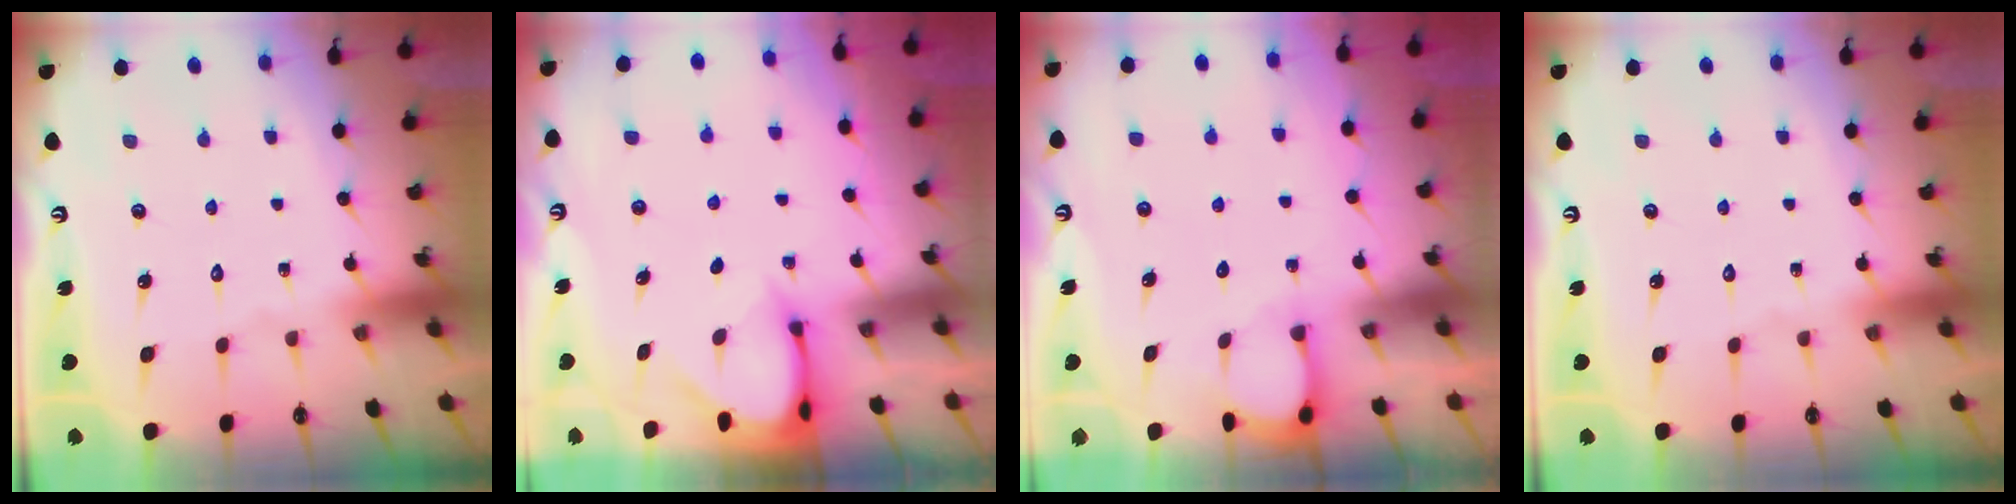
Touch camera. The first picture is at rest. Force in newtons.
{"total": 3.0, "press": 2.9, "slide": 0.4}
{"total": 2.3, "press": 2.2, "slide": 0.4}
{"total": 0.0}